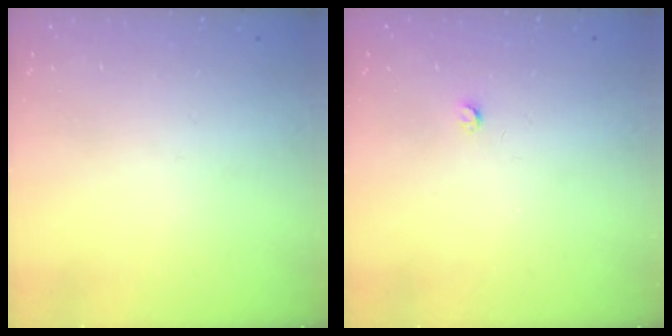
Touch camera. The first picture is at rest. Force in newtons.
{"total": 2.5, "press": 2.5, "slide": 0.4}